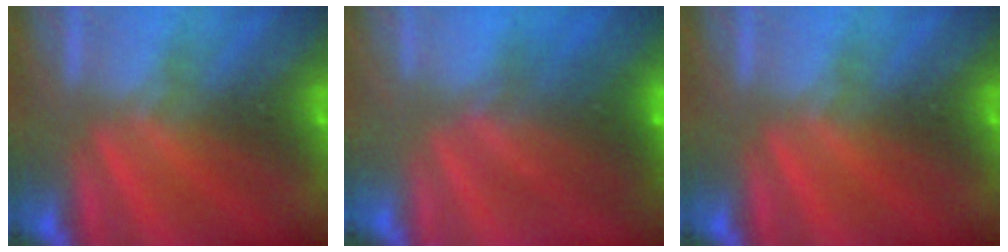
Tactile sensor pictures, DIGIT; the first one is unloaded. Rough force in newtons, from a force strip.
{"total": 7.3}
{"total": 0.0}